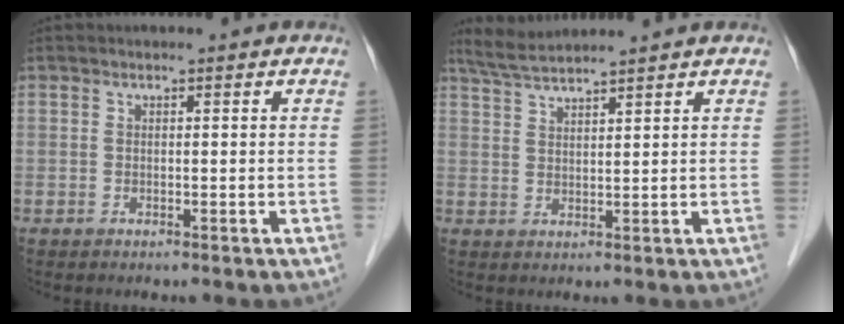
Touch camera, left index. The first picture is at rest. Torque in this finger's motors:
{"motor_torque": [0.39, -0.45, 0.06, 0.02]}